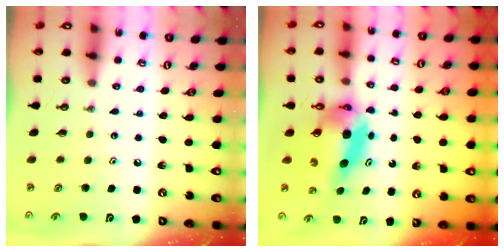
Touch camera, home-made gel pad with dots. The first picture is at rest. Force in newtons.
{"total": 6.9, "press": 6.9, "slide": 0.5}